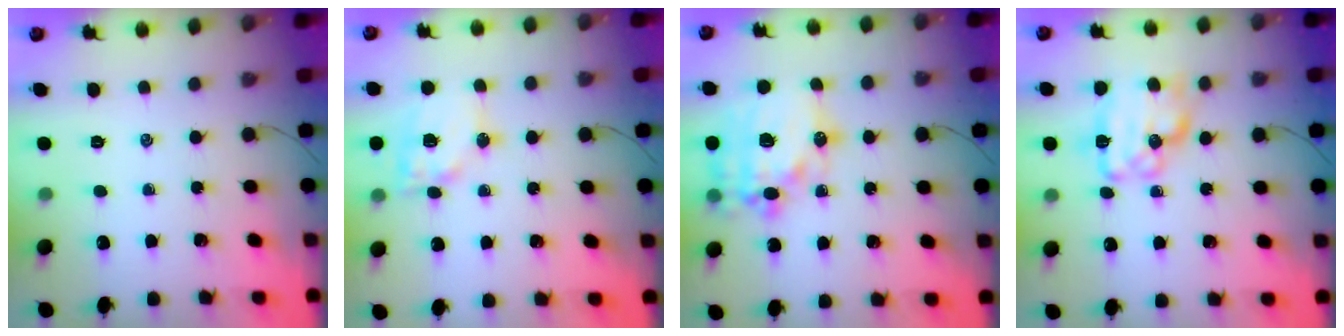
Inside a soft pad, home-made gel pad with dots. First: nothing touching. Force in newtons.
{"total": 13.2, "press": 13.0, "slide": 2.3}
{"total": 19.3, "press": 18.9, "slide": 4.1}
{"total": 14.2, "press": 14.2, "slide": 0.4}